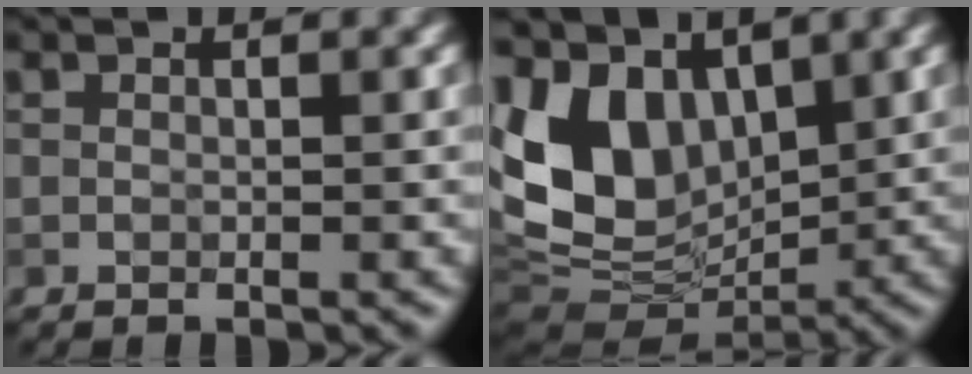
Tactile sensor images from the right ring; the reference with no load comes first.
{"total": 10.7, "force": [3.1, 7.1, 7.3], "torque": [-0.162, -0.005, 0.053]}